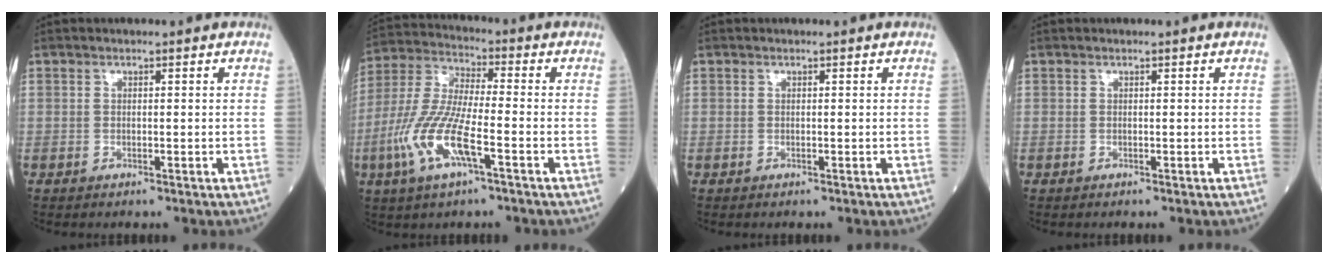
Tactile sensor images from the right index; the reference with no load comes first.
{"total": 12.4, "force": [-4.5, 2.4, 11.3], "torque": [-0.251, -0.006, -0.088]}
{"total": 0.0}
{"total": 0.0}